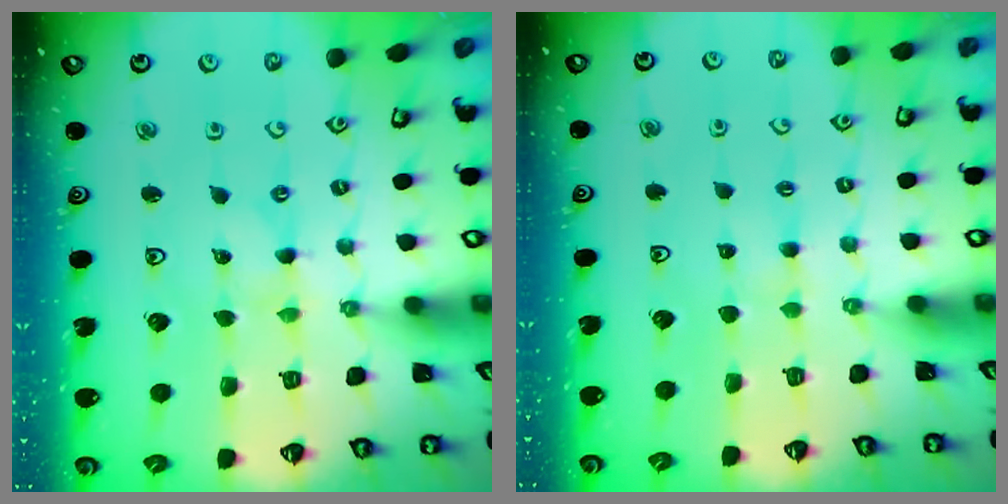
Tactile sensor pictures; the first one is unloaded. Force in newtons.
{"total": 1.8, "press": 1.7, "slide": 0.4}